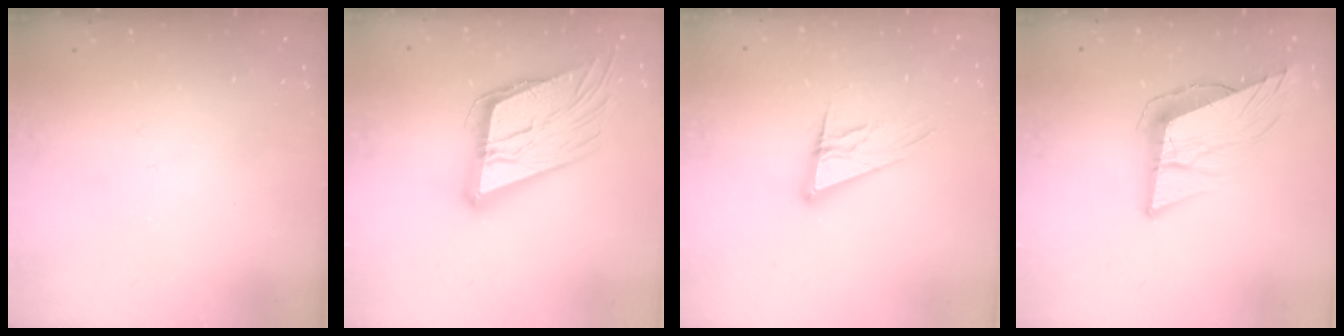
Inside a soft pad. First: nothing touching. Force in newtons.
{"total": 19.2, "press": 19.0, "slide": 2.8}
{"total": 13.1, "press": 12.9, "slide": 2.5}
{"total": 12.4, "press": 11.9, "slide": 3.6}